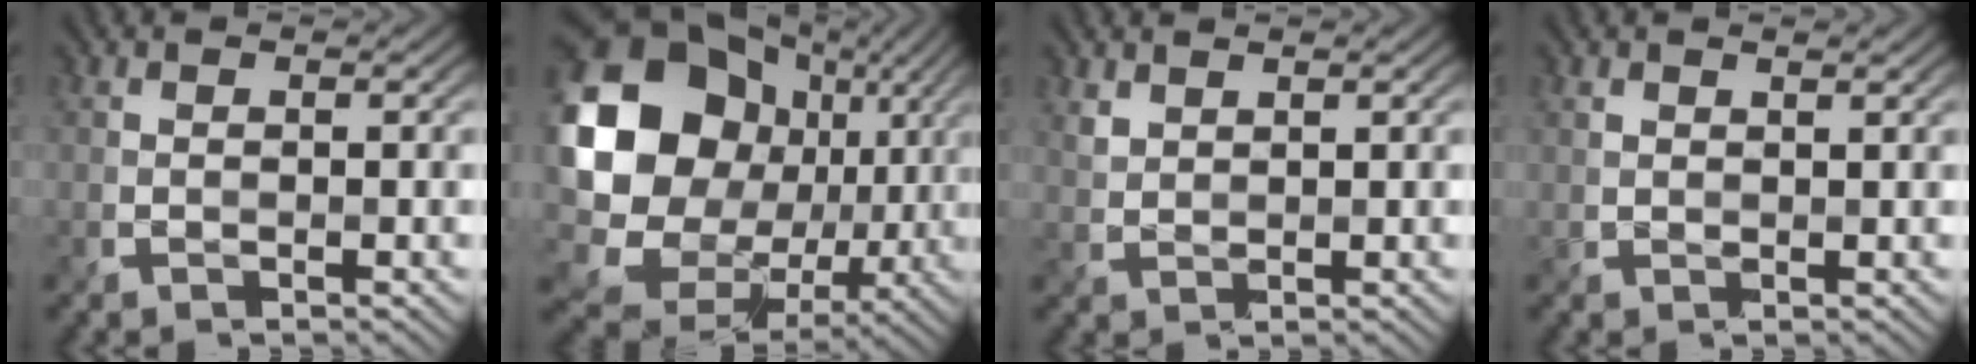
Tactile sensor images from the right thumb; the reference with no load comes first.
{"total": 19.5, "force": [2.6, 16.4, 10.2], "torque": [-0.251, -0.011, 0.054]}
{"total": 1.7, "force": [1.5, 0.7, 0.4], "torque": [-0.021, -0.001, 0.039]}
{"total": 1.1, "force": [1.0, 0.2, 0.2], "torque": [-0.011, -0.002, 0.023]}